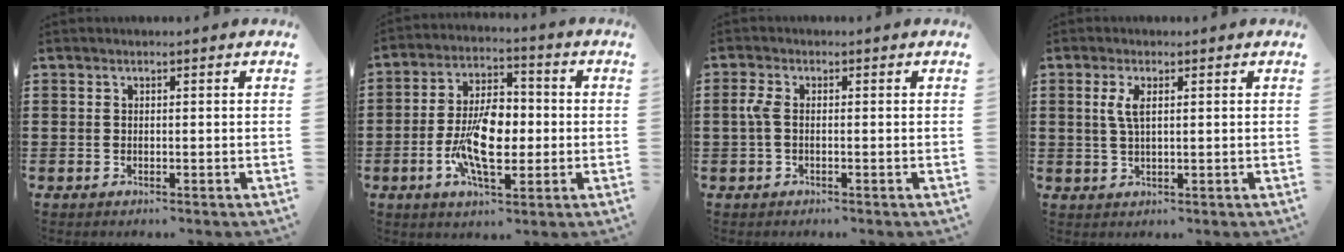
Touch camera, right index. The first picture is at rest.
{"total": 10.0, "force": [-1.5, 5.2, 8.4], "torque": [-0.172, 0.003, -0.034]}
{"total": 2.7, "force": [-0.3, 1.1, 2.4], "torque": [-0.068, -0.006, -0.014]}
{"total": 3.0, "force": [0.8, 1.0, 2.7], "torque": [-0.056, 0.006, 0.013]}